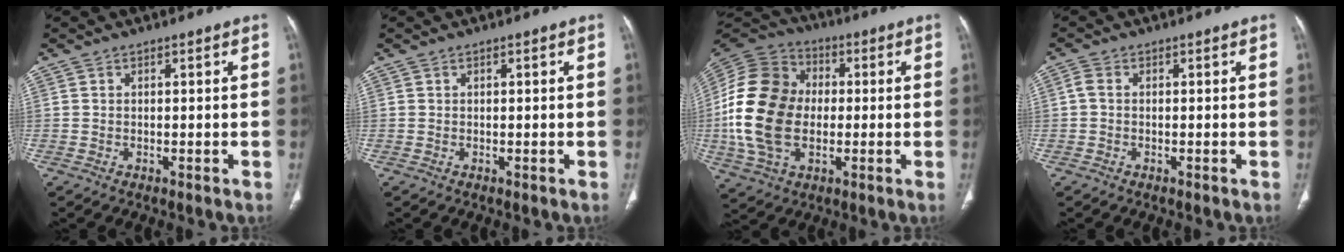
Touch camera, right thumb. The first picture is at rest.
{"total": 0.0}
{"total": 20.9, "force": [-1.2, 14.6, 14.9], "torque": [-0.295, 0.014, -0.024]}
{"total": 1.6, "force": [0.0, 1.1, 1.2], "torque": [-0.024, 0.004, -0.004]}